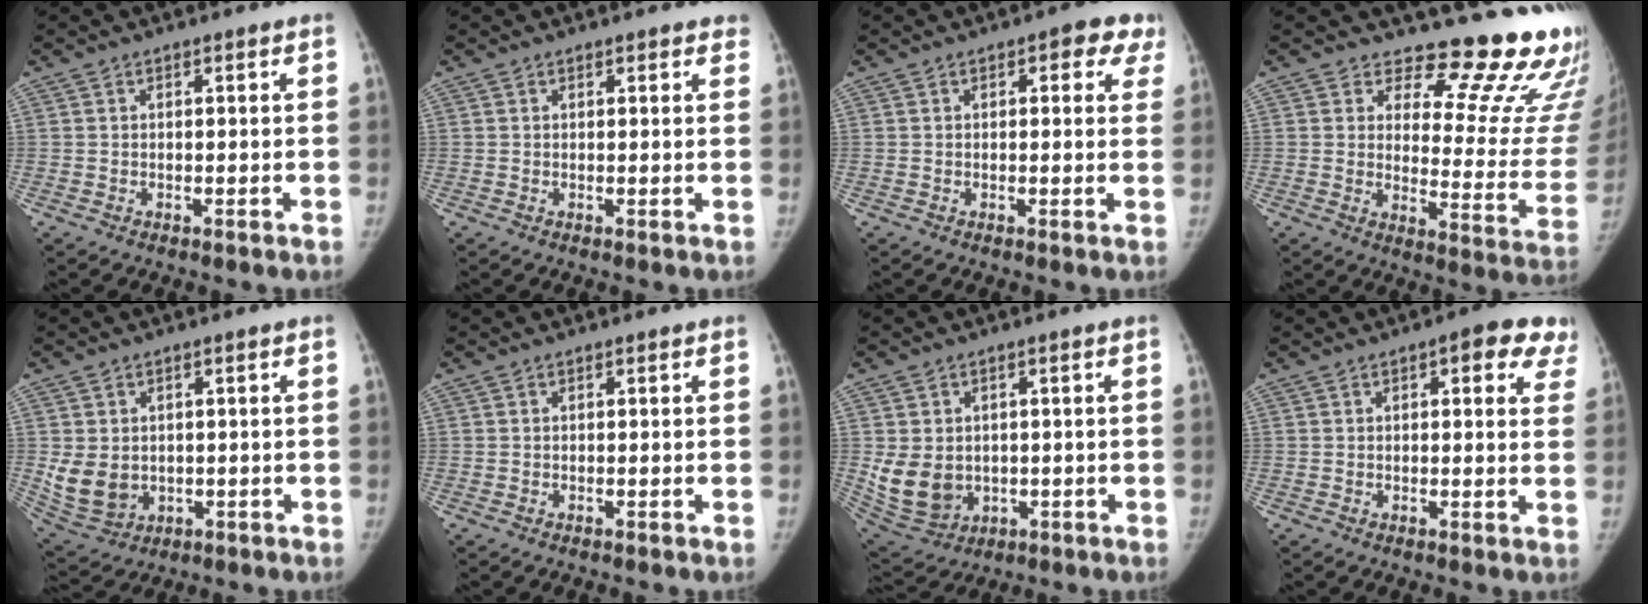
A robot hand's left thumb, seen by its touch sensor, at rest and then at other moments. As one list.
[{"total": 2.2, "force": [1.7, 0.9, 1.0], "torque": [0.008, 0.001, 0.015]}, {"total": 5.7, "force": [2.7, 2.9, 4.1], "torque": [-0.008, -0.001, 0.019]}, {"total": 20.1, "force": [17.3, 6.6, 7.9], "torque": [-0.043, -0.165, 0.200]}, {"total": 7.8, "force": [0.2, 6.4, 4.4], "torque": [-0.072, -0.011, 0.027]}, {"total": 0.0}, {"total": 9.8, "force": [-0.2, 8.1, 5.5], "torque": [-0.087, -0.008, 0.024]}, {"total": 9.2, "force": [4.8, 3.7, 7.0], "torque": [-0.041, -0.008, 0.046]}]